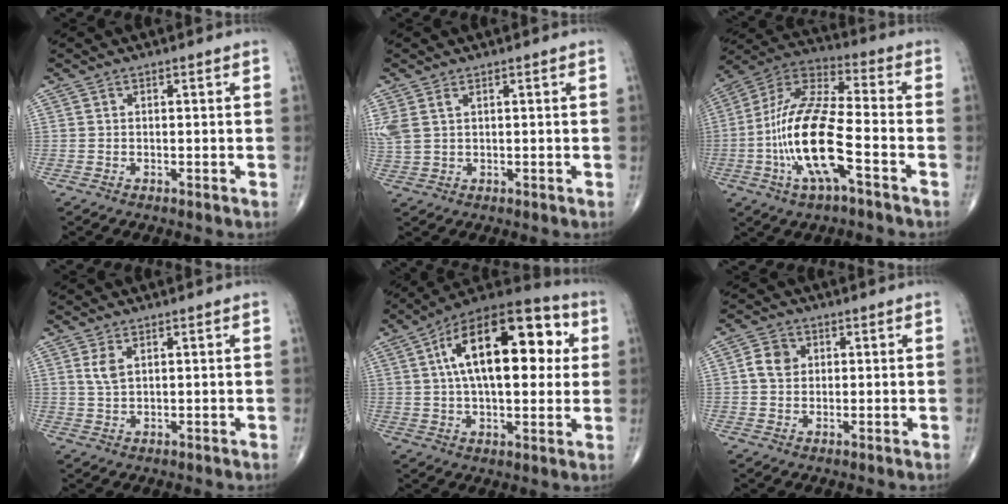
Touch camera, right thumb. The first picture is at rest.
{"total": 4.5, "force": [1.7, 2.5, 3.3], "torque": [-0.098, 0.011, 0.045]}
{"total": 18.1, "force": [-5.2, 5.5, 16.5], "torque": [-0.340, 0.036, -0.101]}
{"total": 2.8, "force": [1.2, 1.3, 2.2], "torque": [-0.046, -0.002, 0.030]}
{"total": 23.8, "force": [5.5, 11.3, 20.2], "torque": [-0.296, 0.020, 0.075]}
{"total": 4.2, "force": [0.7, 3.4, 2.4], "torque": [-0.040, 0.004, 0.009]}